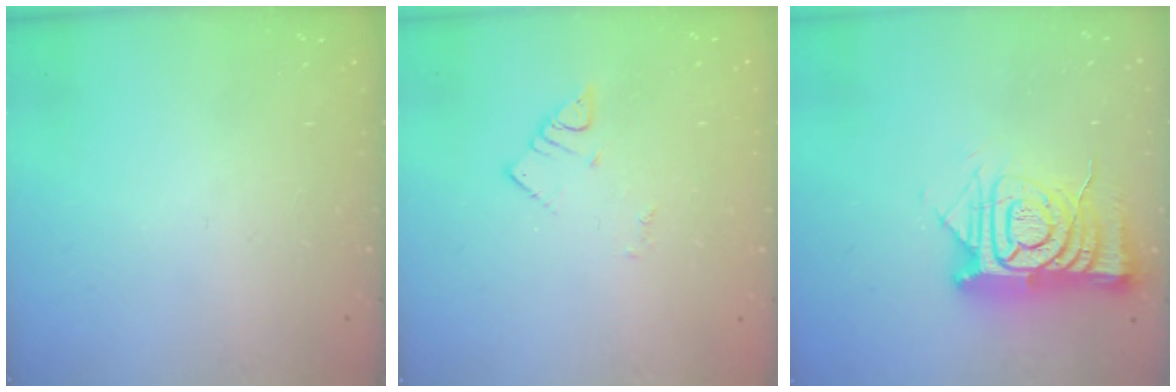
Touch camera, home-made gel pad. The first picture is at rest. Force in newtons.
{"total": 2.7, "press": 2.7, "slide": 0.4}
{"total": 15.8, "press": 15.7, "slide": 1.4}